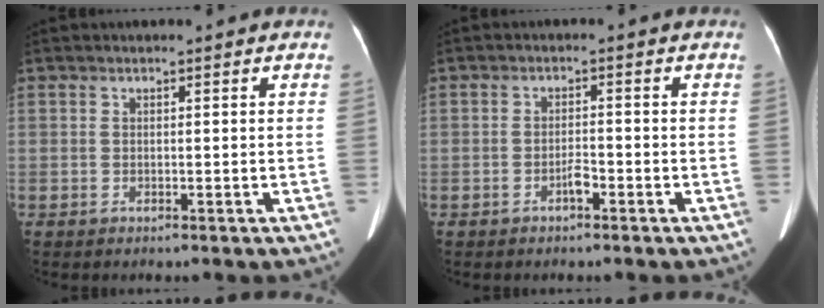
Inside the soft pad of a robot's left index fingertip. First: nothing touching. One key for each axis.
{"total": 1.9, "fx": -1.3, "fy": 0.5, "fz": 1.3, "tx": -0.021, "ty": 0.003, "tz": -0.020}